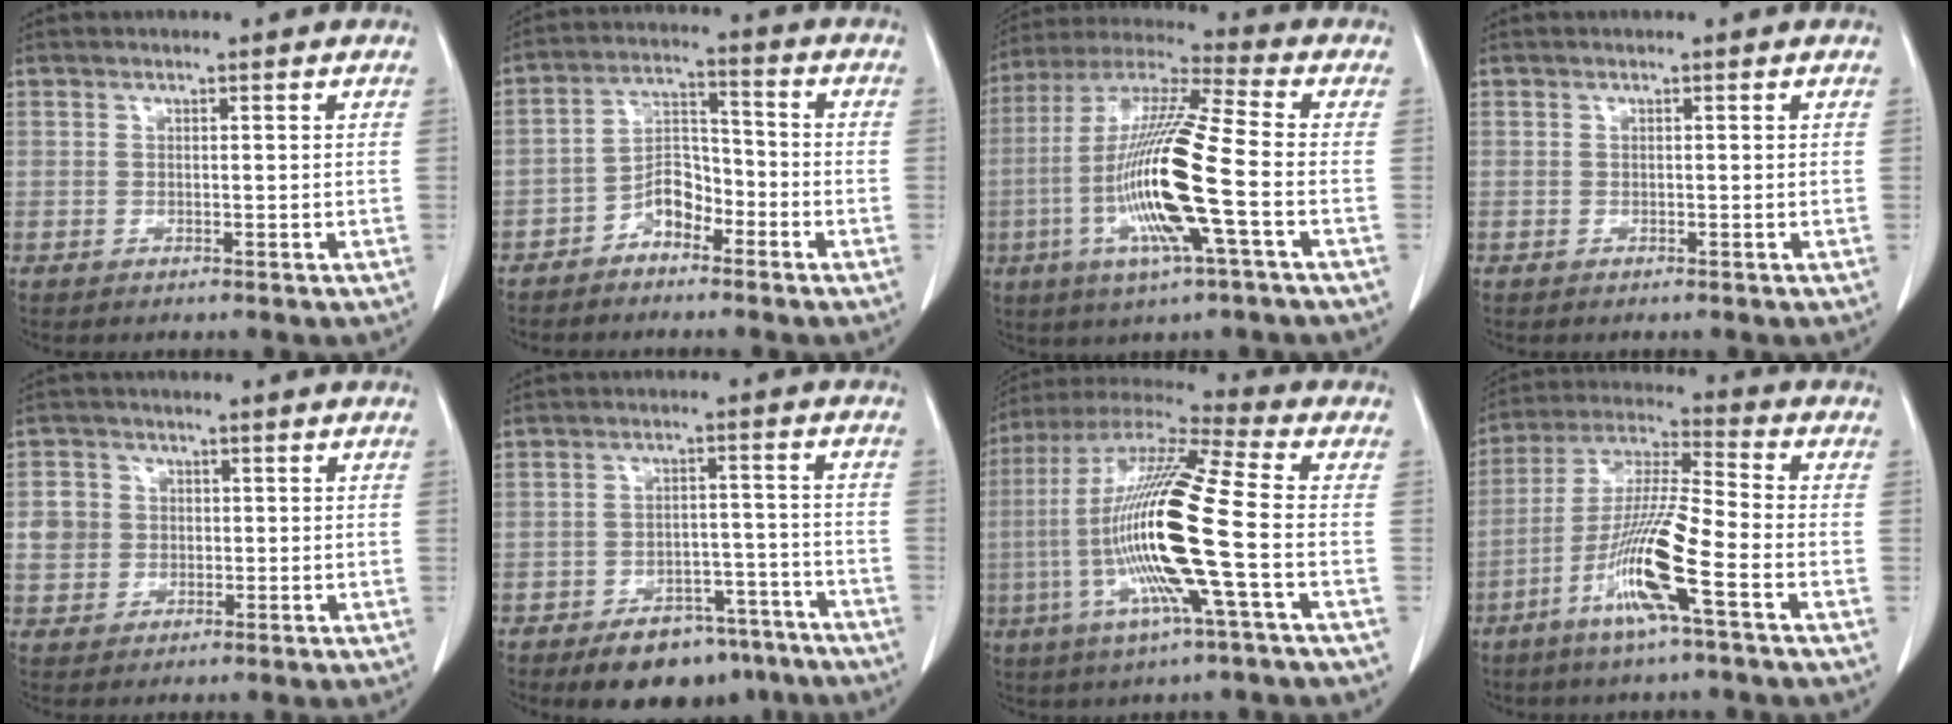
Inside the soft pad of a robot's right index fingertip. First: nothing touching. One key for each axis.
{"total": 5.7, "fx": -3.5, "fy": 3.2, "fz": 3.2, "tx": -0.057, "ty": 0.018, "tz": -0.068}
{"total": 18.5, "fx": -4.1, "fy": 0.7, "fz": 18.0, "tx": -0.371, "ty": -0.011, "tz": -0.086}
{"total": 0.0}
{"total": 4.9, "fx": 0.3, "fy": 4.7, "fz": 1.5, "tx": -0.033, "ty": 0.016, "tz": 0.011}
{"total": 11.3, "fx": -8.5, "fy": 5.9, "fz": 4.5, "tx": -0.034, "ty": 0.032, "tz": -0.120}
{"total": 19.5, "fx": -3.3, "fy": 0.3, "fz": 19.2, "tx": -0.392, "ty": -0.008, "tz": -0.075}
{"total": 13.4, "fx": -5.7, "fy": 0.1, "fz": 12.1, "tx": -0.244, "ty": -0.009, "tz": -0.114}